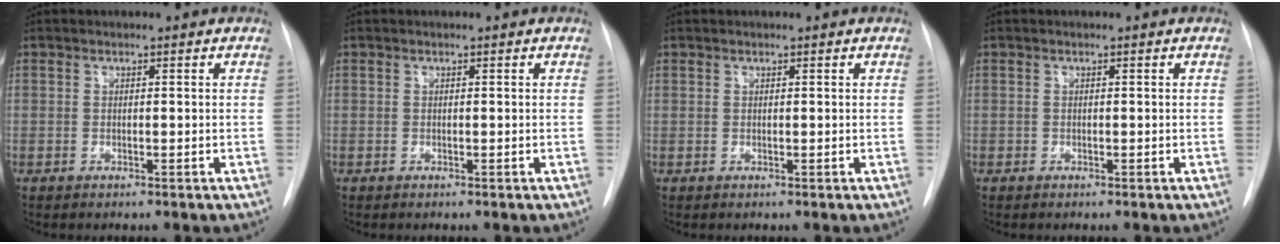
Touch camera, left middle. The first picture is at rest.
{"total": 0.0}
{"total": 0.0}
{"total": 0.0}